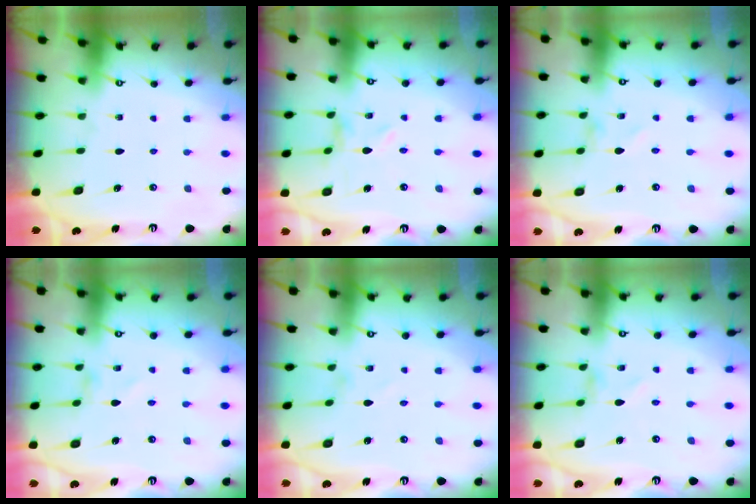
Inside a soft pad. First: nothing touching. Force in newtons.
{"total": 0.0}
{"total": 1.0, "press": 1.0, "slide": 0.1}
{"total": 0.0}
{"total": 1.4, "press": 1.4, "slide": 0.1}
{"total": 0.8, "press": 0.8, "slide": 0.1}